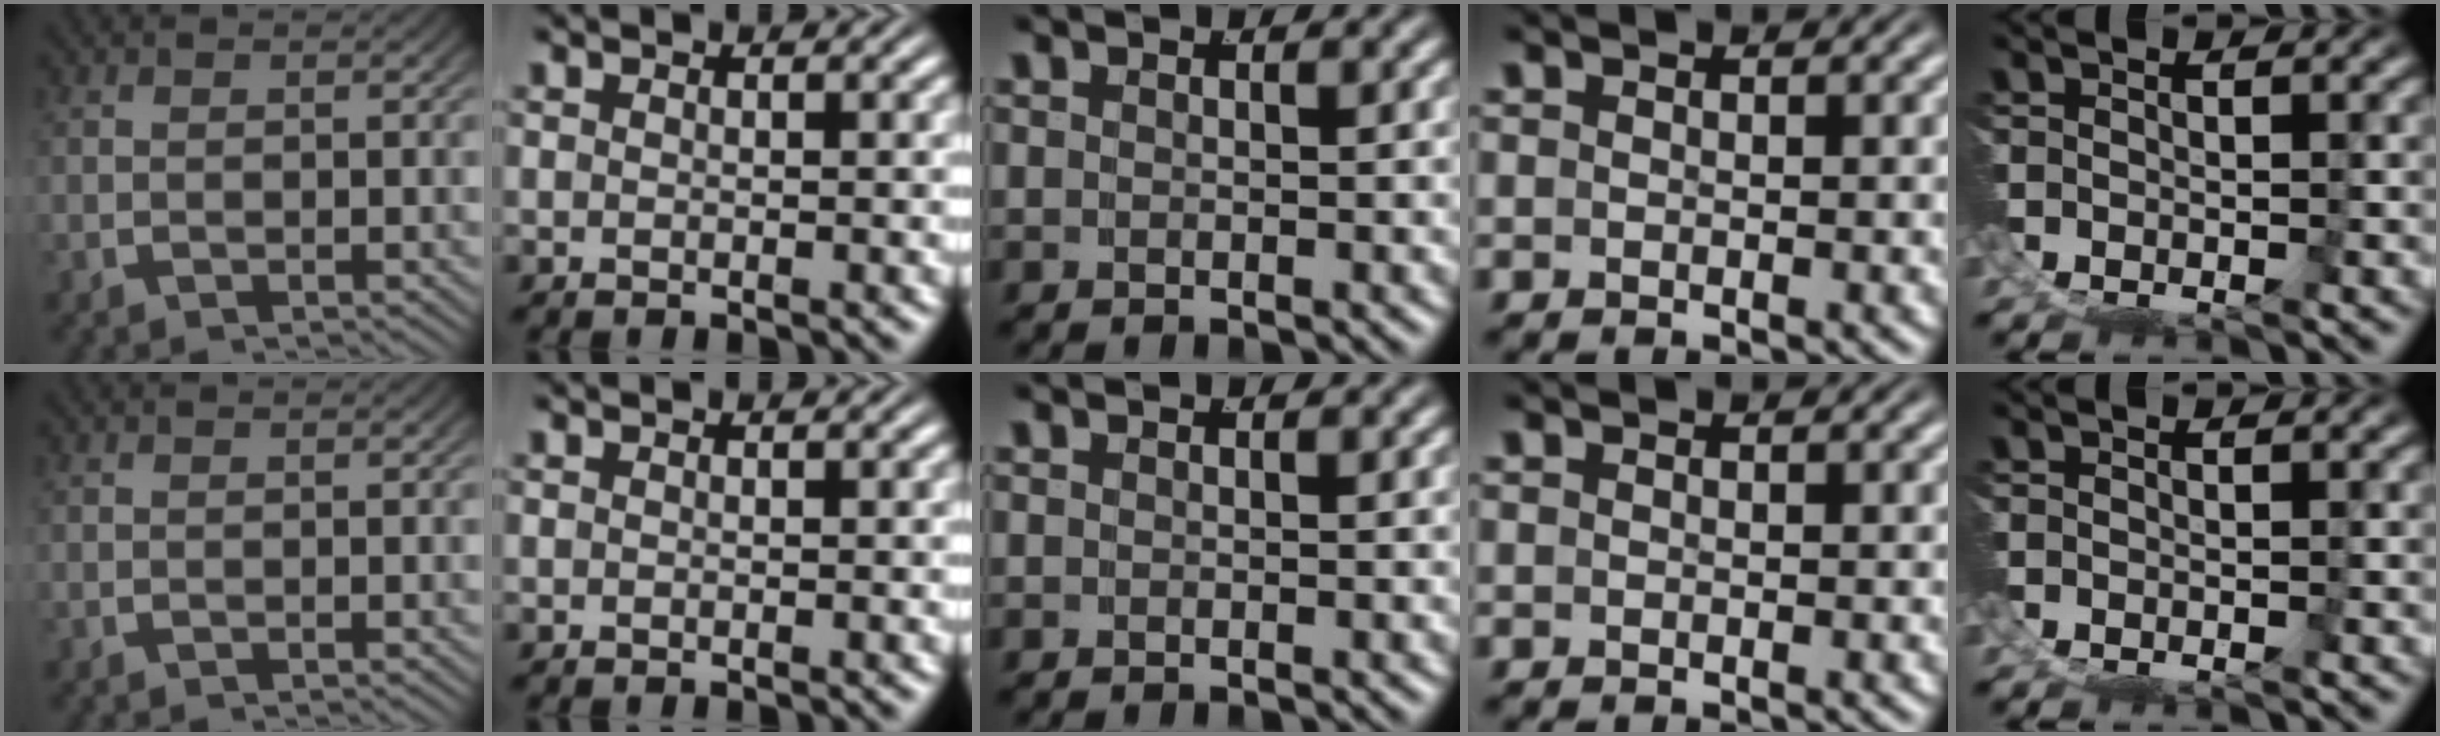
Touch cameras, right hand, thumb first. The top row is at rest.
{}